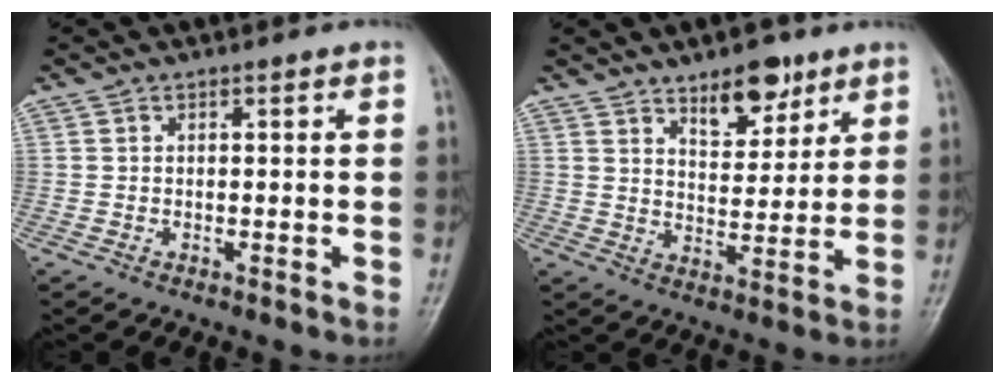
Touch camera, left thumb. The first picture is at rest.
{"total": 8.7, "force": [5.8, 4.1, 5.1], "torque": [-0.049, -0.038, 0.091]}